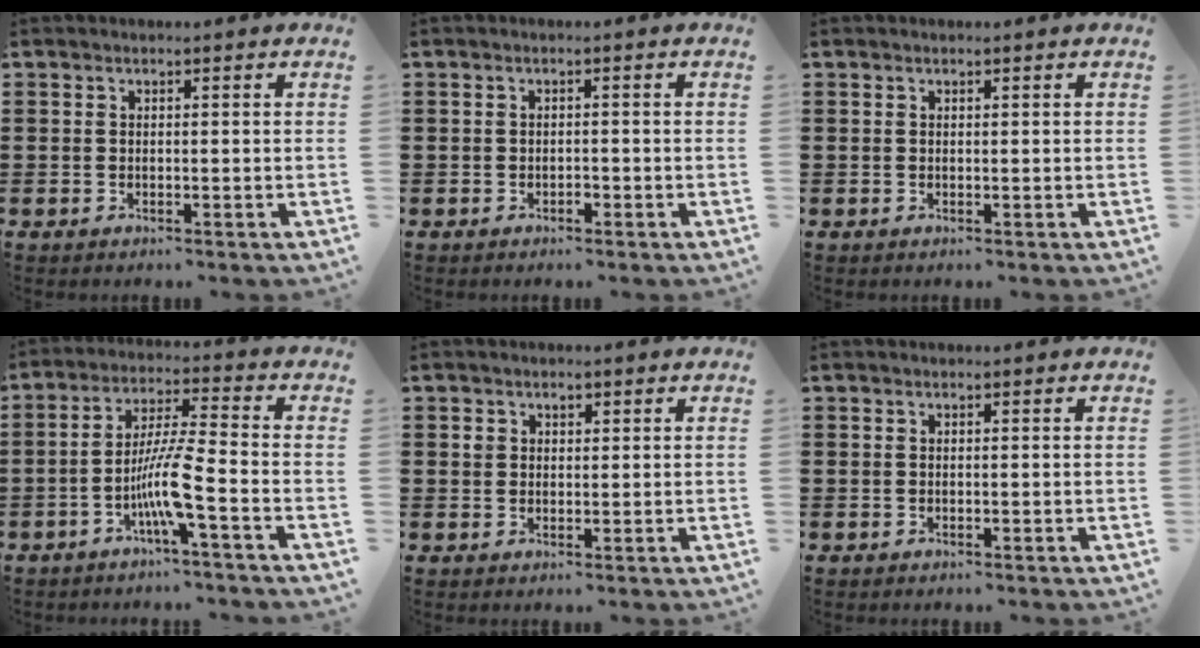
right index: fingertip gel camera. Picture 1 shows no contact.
{"total": 0.8, "force": [-0.6, 0.4, 0.3], "torque": [-0.009, 0.000, -0.013]}
{"total": 0.0}
{"total": 8.4, "force": [-3.5, 0.4, 7.6], "torque": [-0.155, -0.009, -0.071]}
{"total": 1.5, "force": [0.6, 1.2, 0.5], "torque": [-0.014, 0.009, 0.011]}
{"total": 0.0}